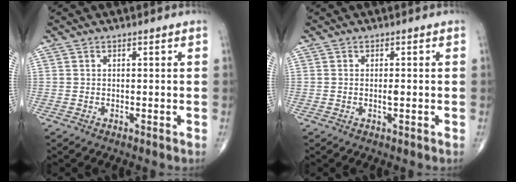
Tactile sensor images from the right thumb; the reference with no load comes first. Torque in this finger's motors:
{"motor_torque": [0.37, 0.16, 0.37, -0.25, 0.04]}